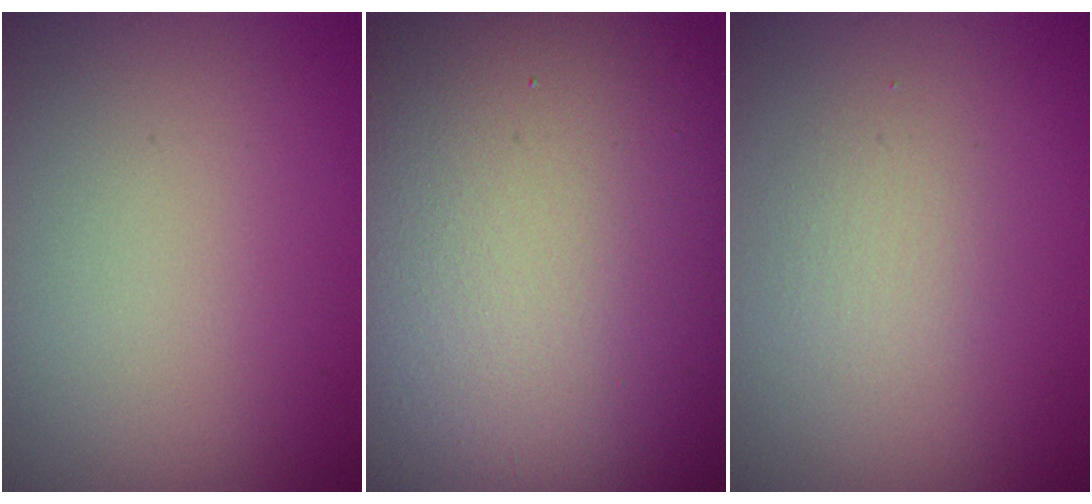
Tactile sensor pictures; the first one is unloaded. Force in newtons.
{"total": 20.6, "press": 20.5, "slide": 1.4}
{"total": 1.4, "press": 1.4, "slide": 0.1}